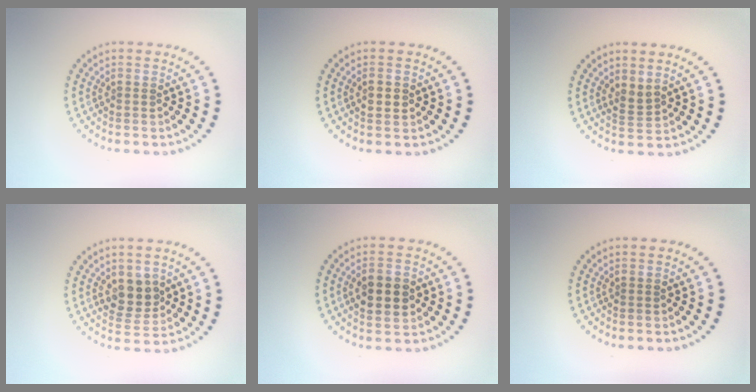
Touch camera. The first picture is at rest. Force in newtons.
{"total": 1.3, "press": 1.3, "slide": 0.1}
{"total": 1.4, "press": 1.1, "slide": 0.8}
{"total": 3.3, "press": 3.2, "slide": 1.0}
{"total": 3.7, "press": 3.7, "slide": 0.3}
{"total": 0.0}